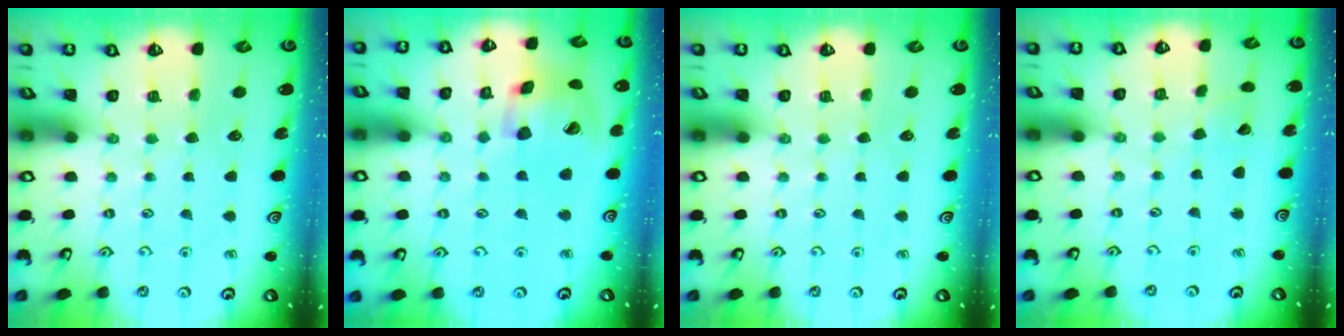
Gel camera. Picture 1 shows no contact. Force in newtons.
{"total": 18.1, "press": 17.9, "slide": 2.8}
{"total": 0.0}
{"total": 2.1, "press": 2.1, "slide": 0.2}